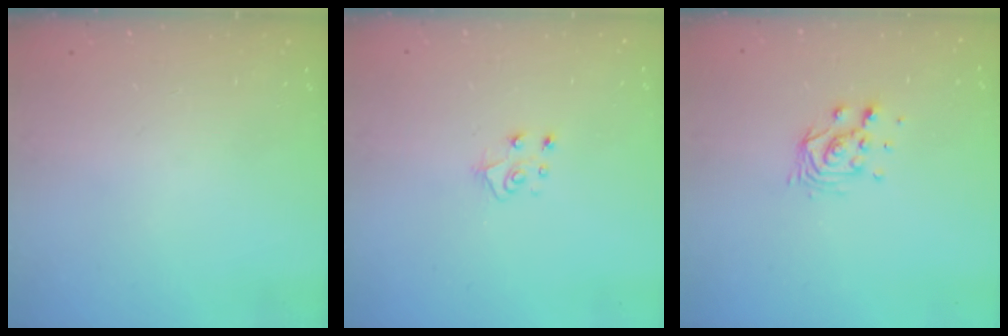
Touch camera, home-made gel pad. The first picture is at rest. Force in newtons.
{"total": 5.6, "press": 5.6, "slide": 0.4}
{"total": 6.2, "press": 6.2, "slide": 0.1}